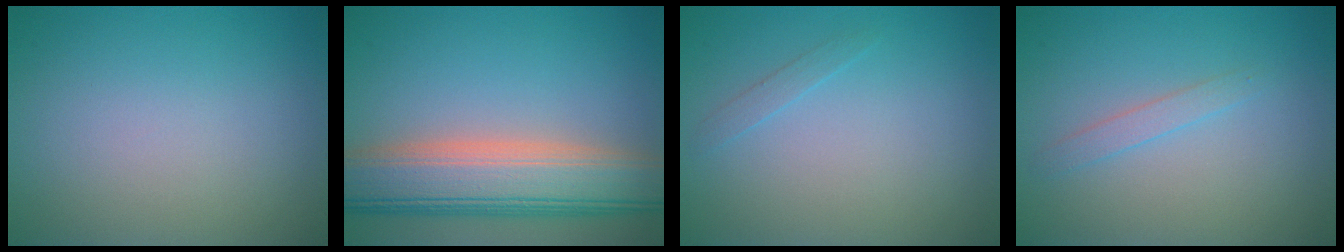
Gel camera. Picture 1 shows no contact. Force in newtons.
{"total": 9.5, "press": 9.5, "slide": 0.6}
{"total": 0.7, "press": 0.7, "slide": 0.0}
{"total": 1.2, "press": 1.2, "slide": 0.1}